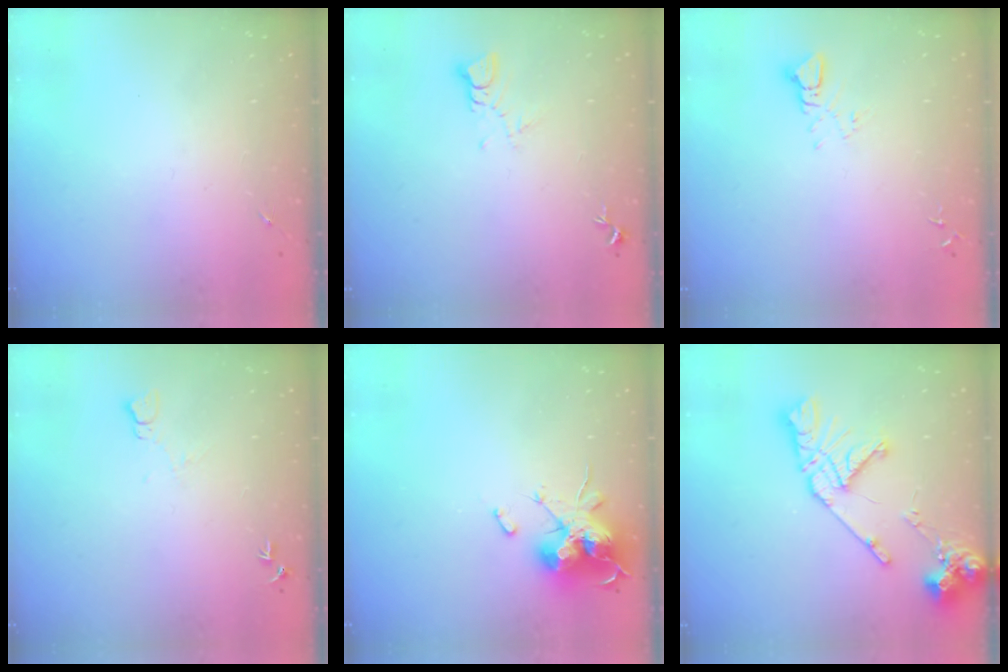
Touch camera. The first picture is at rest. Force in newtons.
{"total": 3.5, "press": 3.4, "slide": 0.3}
{"total": 3.3, "press": 3.3, "slide": 0.2}
{"total": 6.6, "press": 6.6, "slide": 0.7}
{"total": 16.7, "press": 16.7, "slide": 0.1}
{"total": 16.1, "press": 16.0, "slide": 2.0}